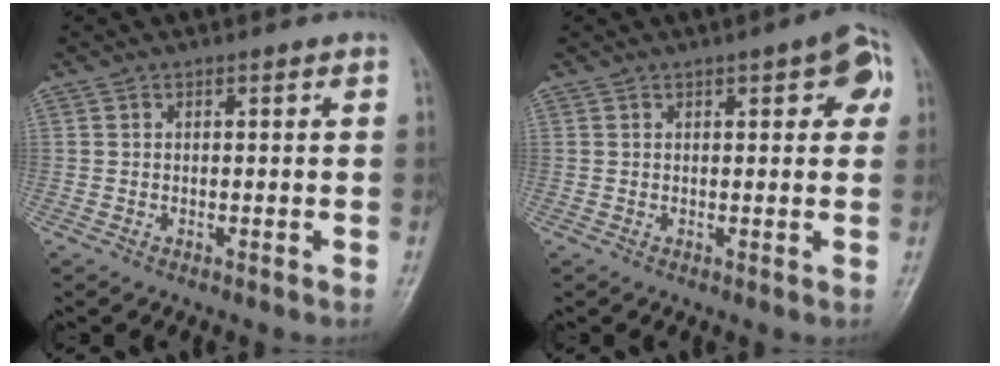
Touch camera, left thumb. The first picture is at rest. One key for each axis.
{"total": 6.0, "fx": 2.1, "fy": 2.2, "fz": 5.1, "tx": -0.044, "ty": 0.006, "tz": 0.017}